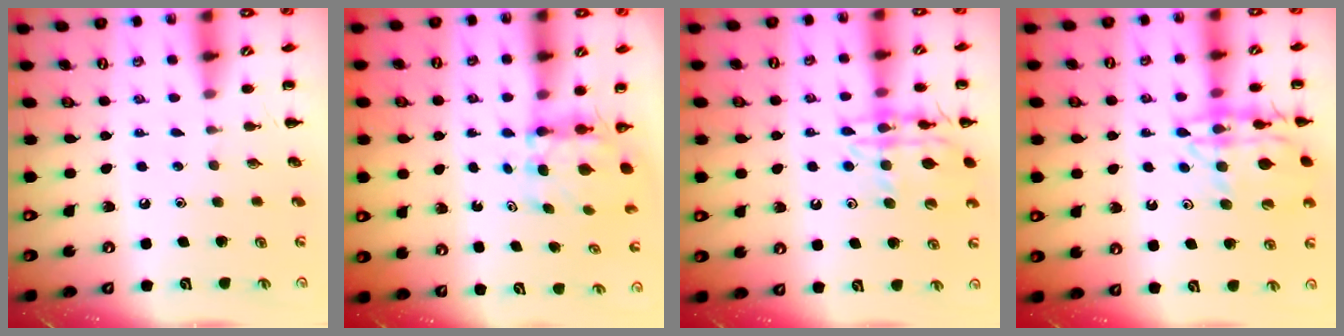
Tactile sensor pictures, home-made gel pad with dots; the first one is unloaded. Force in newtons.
{"total": 6.2, "press": 6.2, "slide": 0.9}
{"total": 13.8, "press": 13.8, "slide": 1.4}
{"total": 16.2, "press": 16.0, "slide": 2.3}